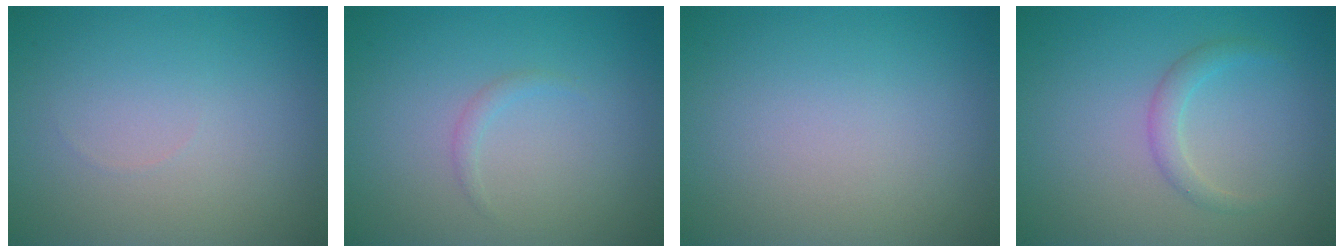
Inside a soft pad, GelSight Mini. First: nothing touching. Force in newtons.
{"total": 0.7, "press": 0.7, "slide": 0.1}
{"total": 0.0}
{"total": 1.5, "press": 1.5, "slide": 0.1}